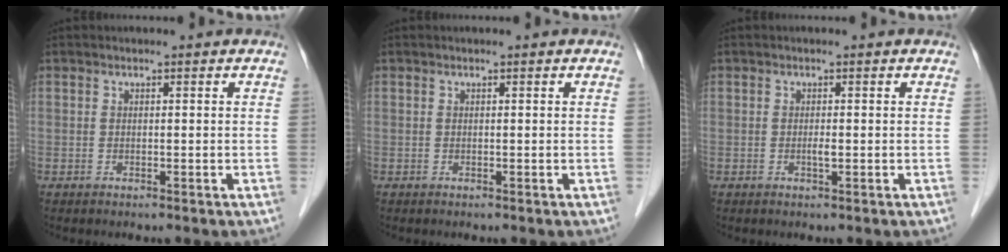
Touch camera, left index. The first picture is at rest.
{"total": 0.0}
{"total": 0.9, "force": [-0.6, 0.0, 0.7], "torque": [-0.015, -0.007, -0.010]}